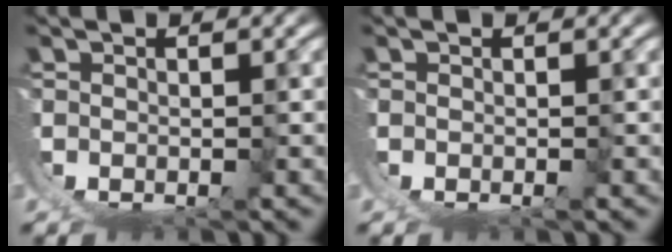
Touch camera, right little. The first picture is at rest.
{"total": 0.0}